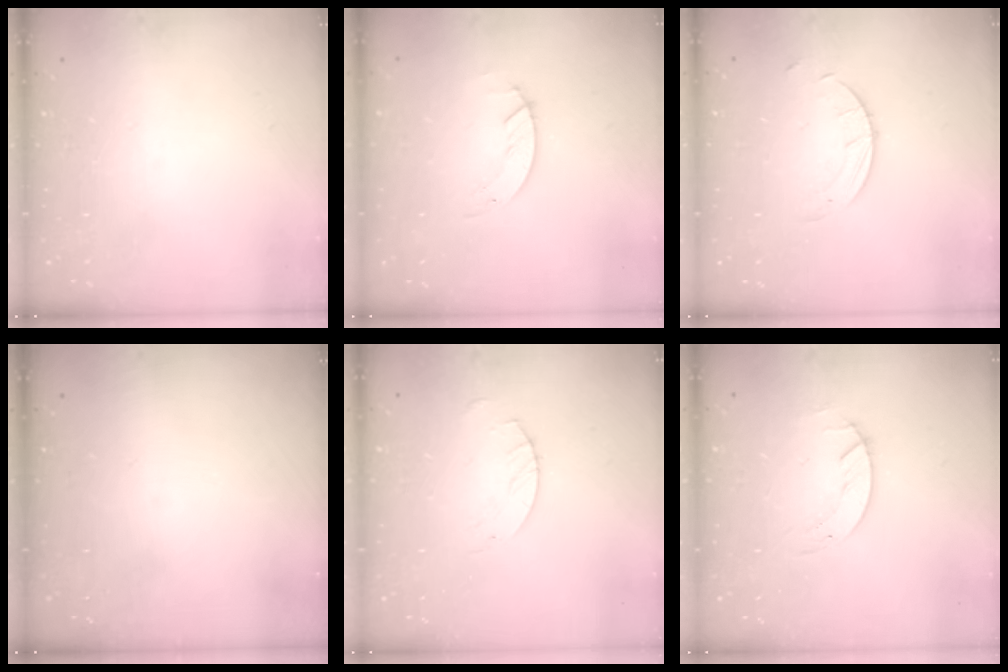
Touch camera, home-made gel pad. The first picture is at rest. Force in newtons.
{"total": 1.3, "press": 1.3, "slide": 0.2}
{"total": 2.6, "press": 2.6, "slide": 0.2}
{"total": 0.0}
{"total": 2.5, "press": 2.5, "slide": 0.1}
{"total": 2.0, "press": 2.0, "slide": 0.2}